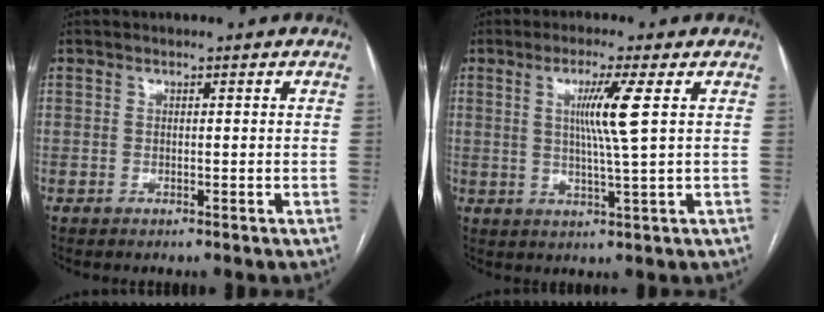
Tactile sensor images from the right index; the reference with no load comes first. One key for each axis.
{"total": 6.3, "fx": 1.6, "fy": -1.3, "fz": 6.0, "tx": -0.111, "ty": -0.005, "tz": 0.031}